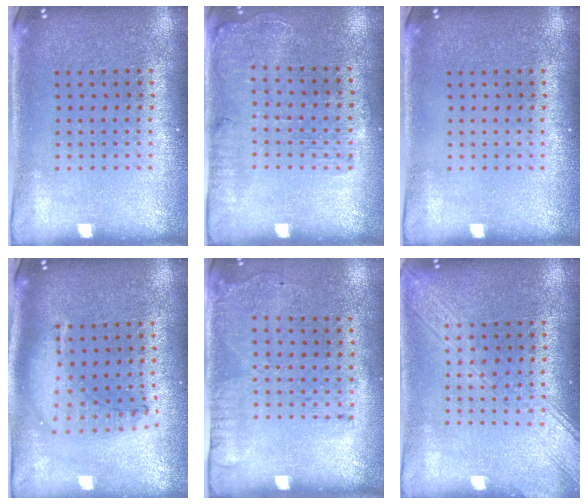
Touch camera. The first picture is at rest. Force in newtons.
{"total": 1.4, "press": 1.3, "slide": 0.5}
{"total": 0.0}
{"total": 1.2, "press": 1.1, "slide": 0.3}
{"total": 1.8, "press": 1.2, "slide": 1.3}
{"total": 3.5, "press": 3.5, "slide": 0.5}